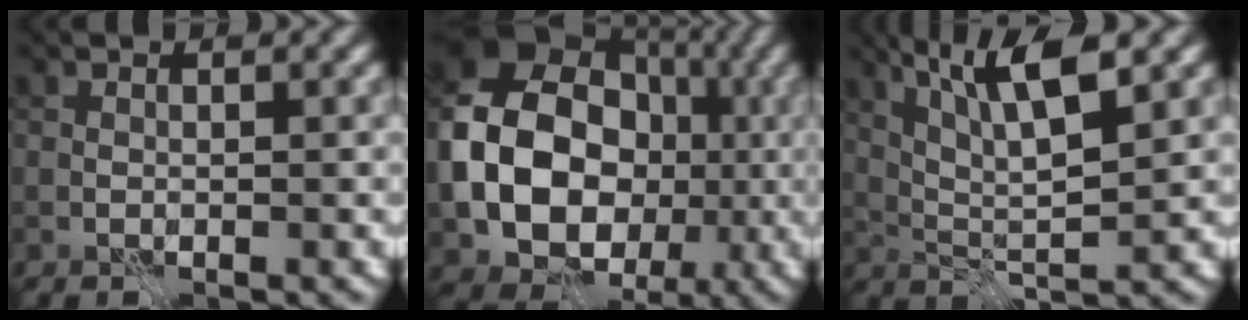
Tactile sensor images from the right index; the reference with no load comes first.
{"total": 14.9, "force": [-1.2, 11.7, 9.2], "torque": [-0.180, -0.003, -0.022]}
{"total": 7.0, "force": [3.3, 1.6, 6.0], "torque": [-0.113, 0.004, 0.063]}